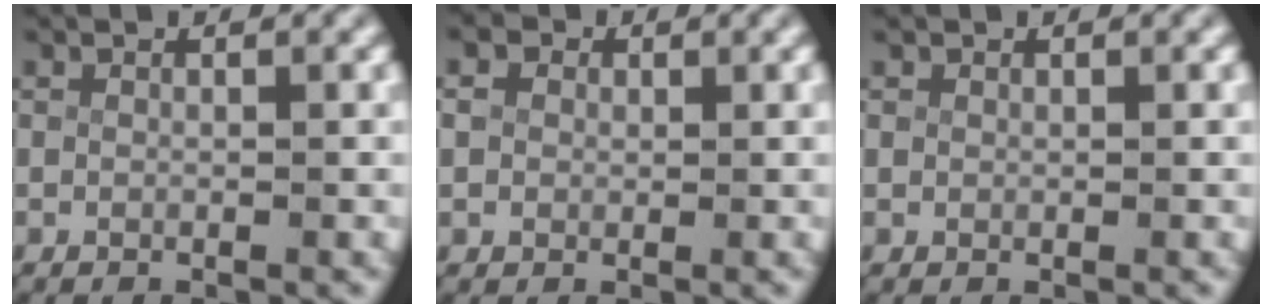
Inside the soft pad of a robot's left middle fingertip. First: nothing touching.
{"total": 2.3, "force": [0.5, 2.1, 0.7], "torque": [-0.030, -0.005, 0.010]}
{"total": 0.6, "force": [0.3, 0.5, 0.1], "torque": [-0.011, -0.008, 0.013]}